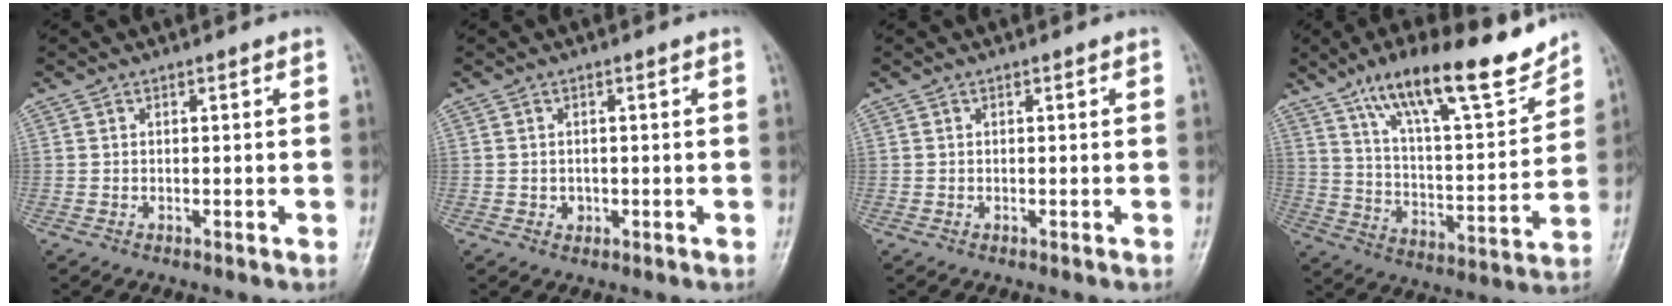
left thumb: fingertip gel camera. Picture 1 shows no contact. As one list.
[{"total": 1.2, "force": [-0.2, 1.1, 0.5], "torque": [-0.003, 0.002, 0.001]}, {"total": 0.0}, {"total": 21.0, "force": [14.7, 5.7, 13.9], "torque": [-0.191, -0.067, 0.246]}]